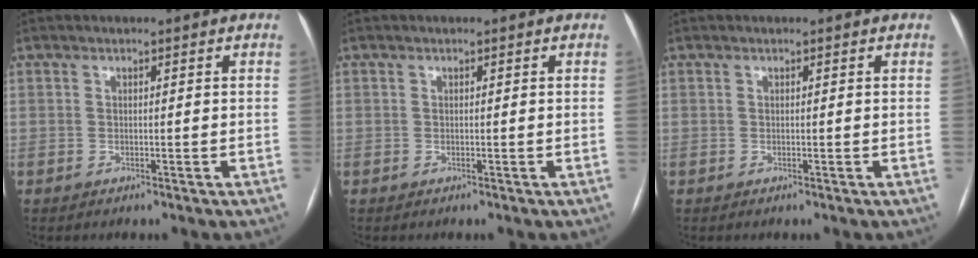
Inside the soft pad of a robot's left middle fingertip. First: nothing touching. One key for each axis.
{"total": 0.0}
{"total": 0.0}